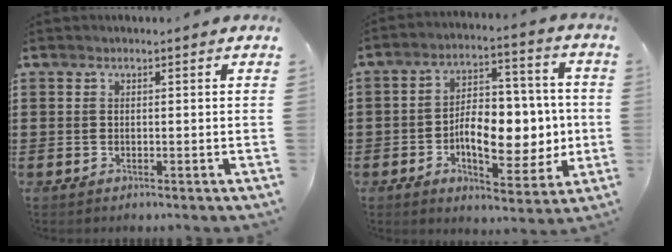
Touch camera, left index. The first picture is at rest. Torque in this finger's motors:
{"motor_torque": [0.87, 0.21, 1.05, 0.16]}